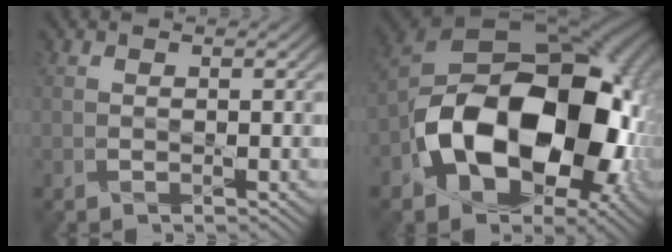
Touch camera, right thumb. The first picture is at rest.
{"total": 19.4, "force": [-5.1, 12.5, 13.9], "torque": [-0.248, -0.045, -0.083]}